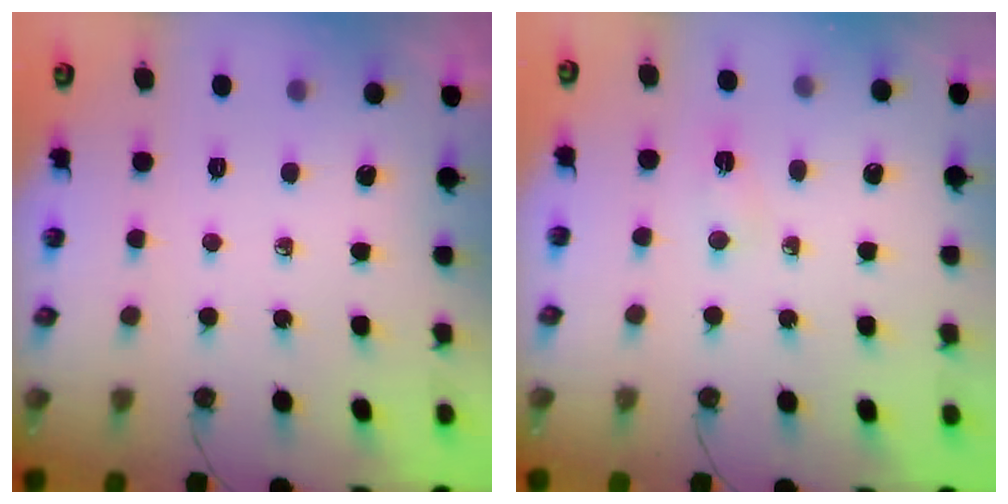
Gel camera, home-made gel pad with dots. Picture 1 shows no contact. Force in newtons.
{"total": 3.2, "press": 1.9, "slide": 2.6}